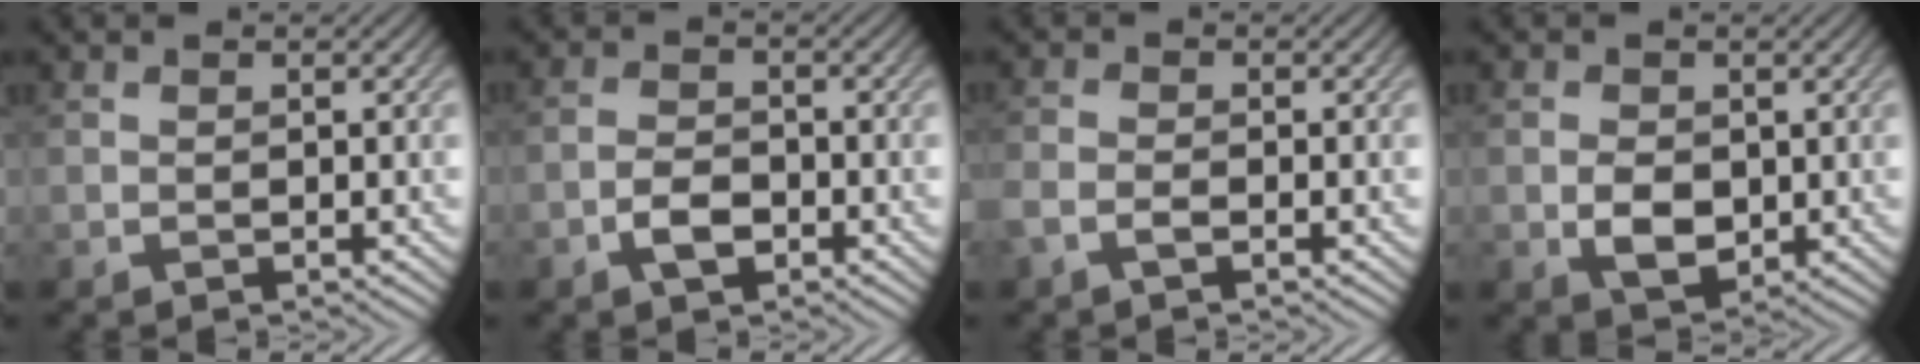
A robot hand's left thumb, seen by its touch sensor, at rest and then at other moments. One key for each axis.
{"total": 3.3, "fx": -1.7, "fy": 1.8, "fz": 2.1, "tx": -0.043, "ty": 0.002, "tz": -0.038}
{"total": 2.2, "fx": -1.3, "fy": 0.9, "fz": 1.6, "tx": -0.038, "ty": 0.000, "tz": -0.031}
{"total": 3.7, "fx": -0.3, "fy": 2.7, "fz": 2.6, "tx": -0.052, "ty": -0.005, "tz": -0.005}